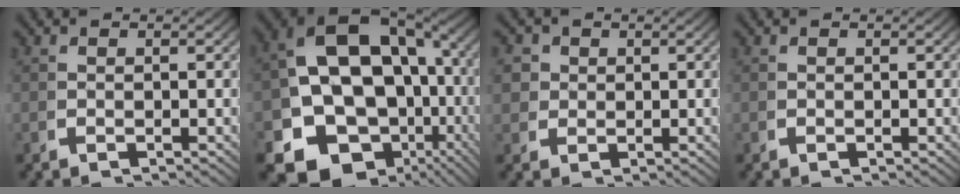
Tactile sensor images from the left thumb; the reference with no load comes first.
{"total": 21.0, "force": [-4.3, 15.6, 13.4], "torque": [-0.277, -0.075, -0.060]}
{"total": 3.5, "force": [1.0, 3.2, 1.2], "torque": [-0.033, -0.010, 0.019]}
{"total": 0.0}